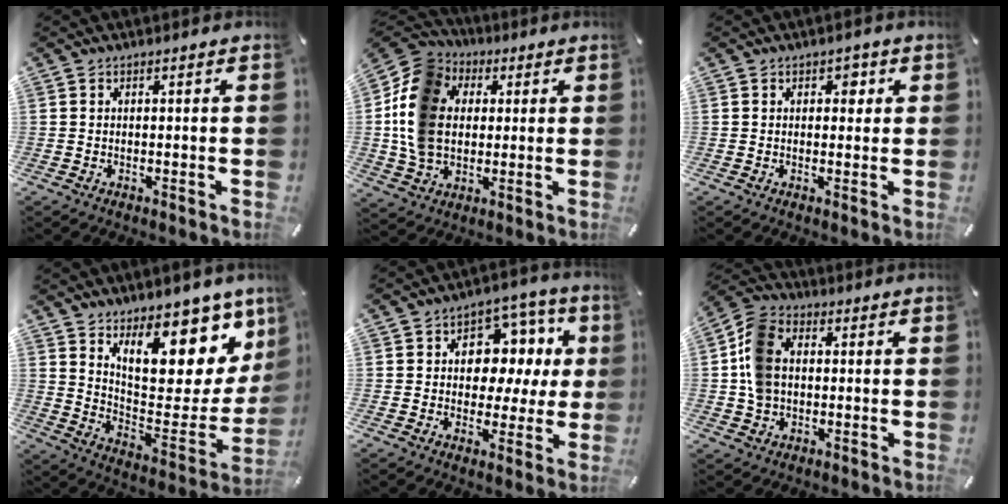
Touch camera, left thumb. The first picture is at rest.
{"total": 15.1, "force": [1.1, 12.6, 8.2], "torque": [-0.204, 0.013, 0.020]}
{"total": 2.3, "force": [0.8, 1.8, 1.3], "torque": [0.002, -0.006, 0.003]}
{"total": 17.3, "force": [13.0, 7.9, 8.3], "torque": [-0.095, -0.123, 0.221]}
{"total": 11.4, "force": [2.9, 8.7, 6.7], "torque": [-0.084, -0.024, 0.052]}
{"total": 9.8, "force": [0.5, 7.9, 5.8], "torque": [-0.135, 0.020, 0.016]}